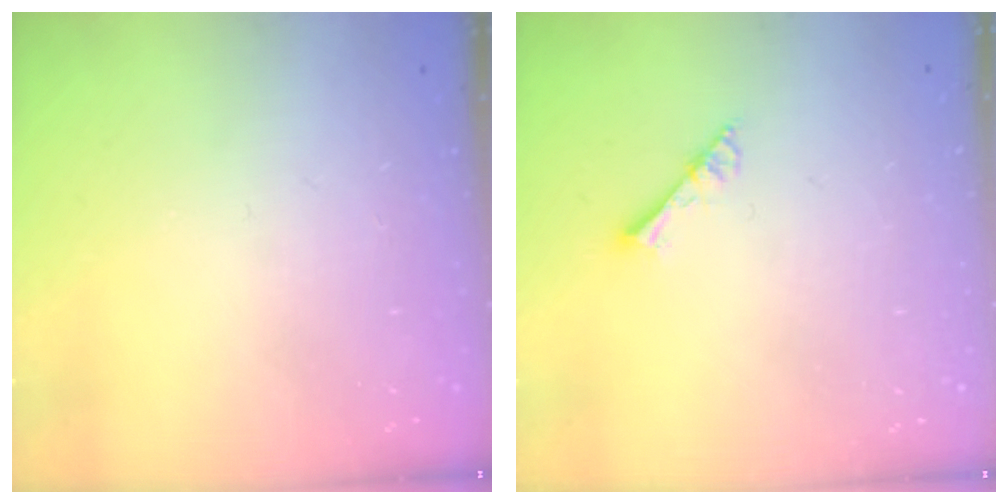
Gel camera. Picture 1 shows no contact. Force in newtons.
{"total": 2.9, "press": 2.9, "slide": 0.3}